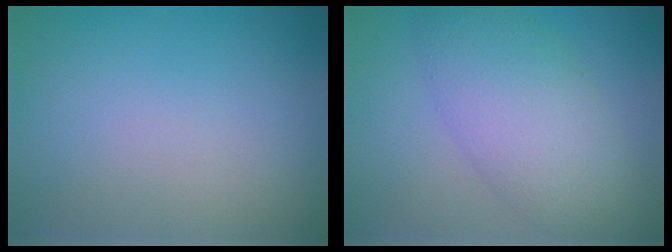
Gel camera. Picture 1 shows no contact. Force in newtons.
{"total": 6.6, "press": 6.6, "slide": 0.3}